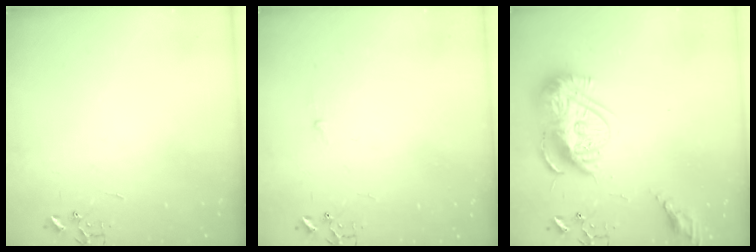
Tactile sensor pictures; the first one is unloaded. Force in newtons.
{"total": 2.7, "press": 2.7, "slide": 0.3}
{"total": 17.6, "press": 17.5, "slide": 1.6}